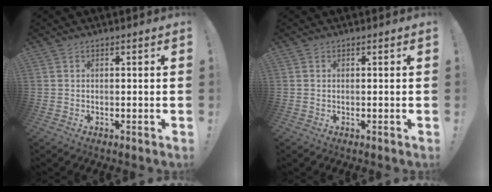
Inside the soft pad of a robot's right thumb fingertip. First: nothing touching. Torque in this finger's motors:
{"motor_torque": [-0.14, -0.02, 0.23, -0.13, 0.05]}